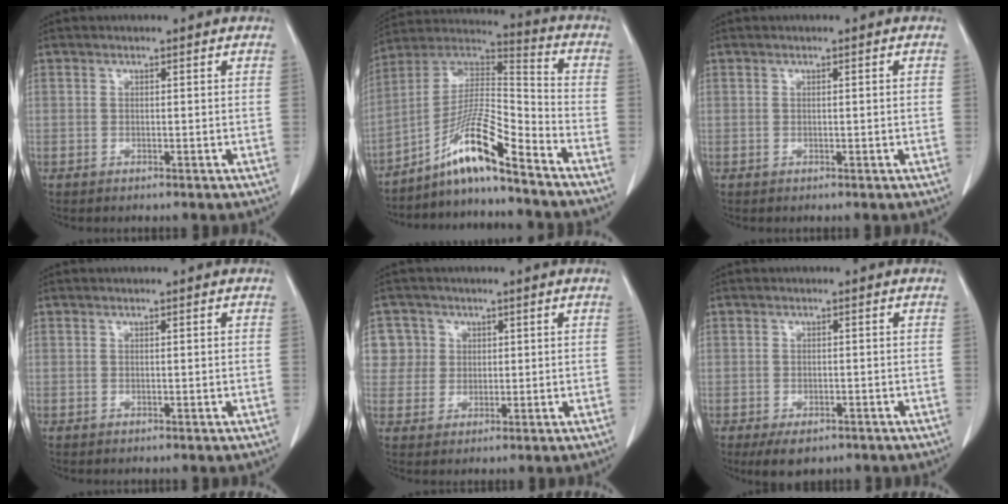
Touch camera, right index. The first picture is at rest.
{"total": 12.0, "force": [-8.5, 0.3, 8.4], "torque": [-0.156, 0.016, -0.158]}
{"total": 0.8, "force": [0.0, 0.1, 0.8], "torque": [-0.012, 0.001, 0.003]}
{"total": 0.5, "force": [0.0, 0.0, 0.5], "torque": [-0.007, 0.000, 0.003]}
{"total": 4.9, "force": [1.4, 4.7, -0.1], "torque": [0.017, 0.010, 0.029]}
{"total": 4.2, "force": [-2.7, 2.4, 2.1], "torque": [-0.029, -0.004, -0.034]}